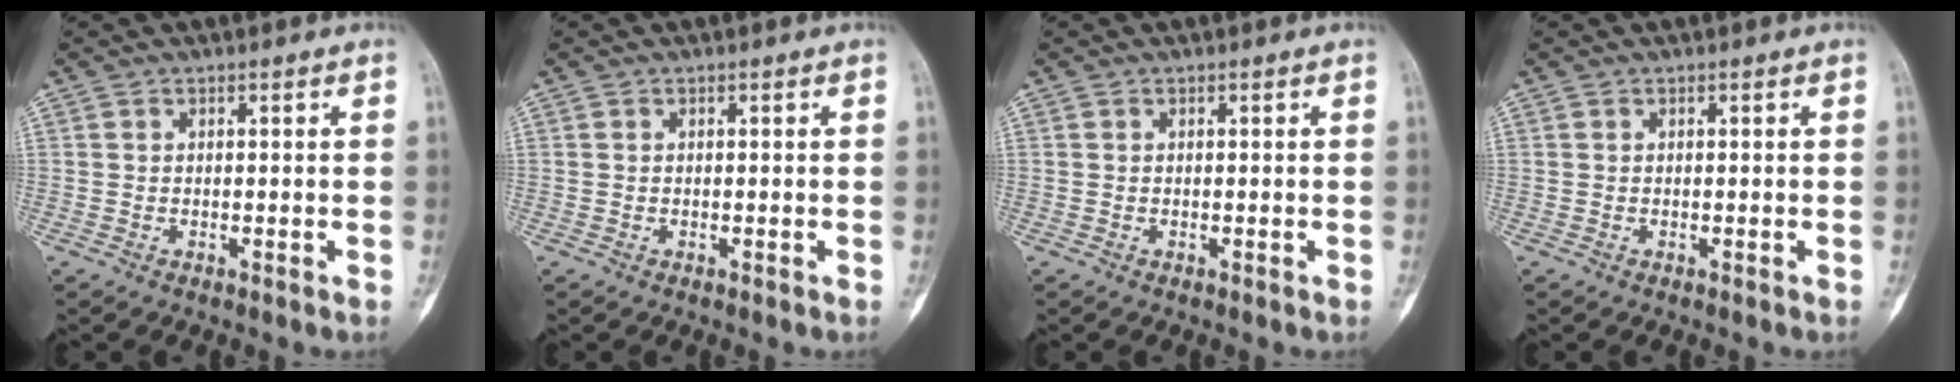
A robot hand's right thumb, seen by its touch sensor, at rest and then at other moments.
{"total": 0.0}
{"total": 0.0}
{"total": 0.0}